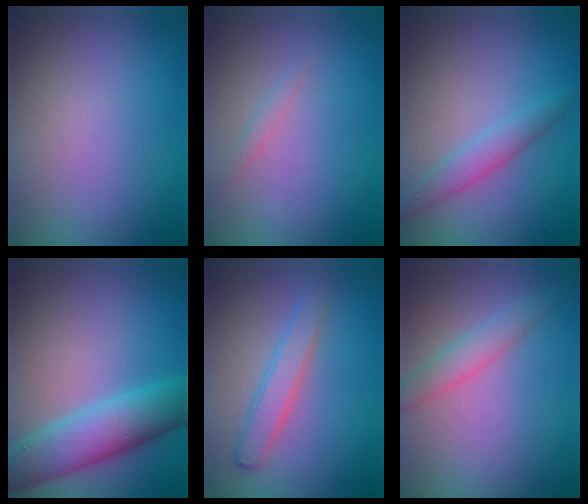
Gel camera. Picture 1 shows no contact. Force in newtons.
{"total": 0.7, "press": 0.7, "slide": 0.1}
{"total": 2.4, "press": 2.4, "slide": 0.1}
{"total": 6.9, "press": 6.9, "slide": 0.6}
{"total": 2.5, "press": 2.5, "slide": 0.1}
{"total": 2.3, "press": 2.3, "slide": 0.1}